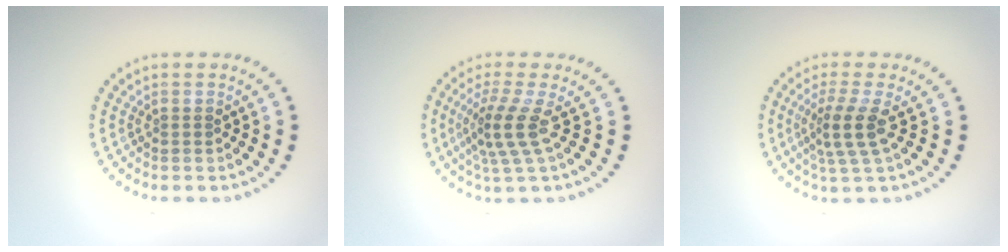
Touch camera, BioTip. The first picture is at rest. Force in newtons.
{"total": 3.5, "press": 2.5, "slide": 2.5}
{"total": 3.2, "press": 2.4, "slide": 2.1}